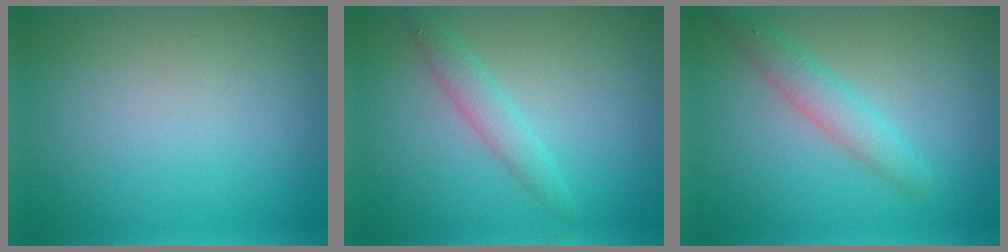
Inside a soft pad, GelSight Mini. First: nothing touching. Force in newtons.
{"total": 2.1, "press": 2.1, "slide": 0.0}
{"total": 2.8, "press": 2.8, "slide": 0.0}